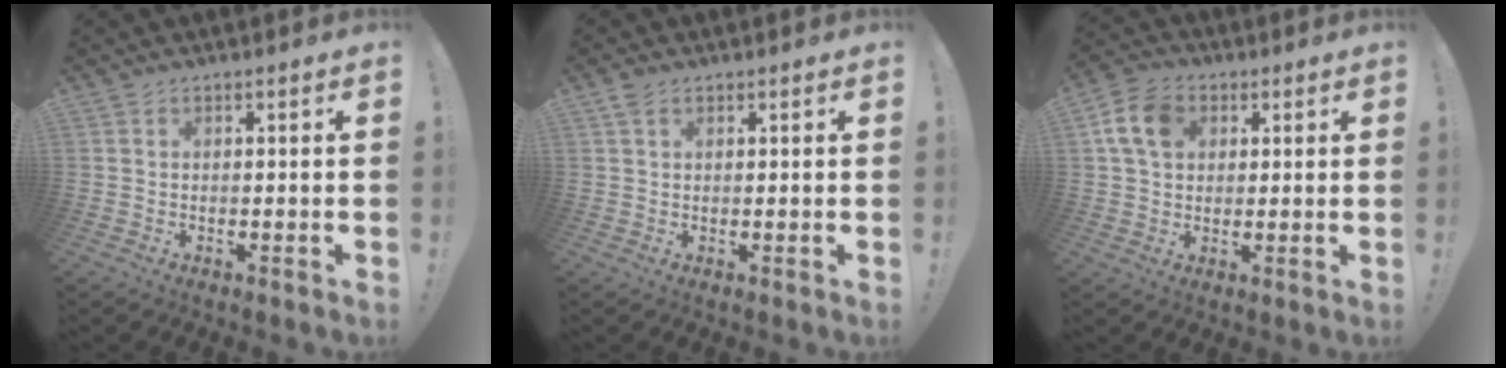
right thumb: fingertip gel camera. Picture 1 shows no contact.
{"total": 2.3, "force": [1.3, 1.4, 1.3], "torque": [-0.024, 0.001, 0.024]}
{"total": 10.5, "force": [3.3, 7.7, 6.4], "torque": [-0.118, 0.011, 0.068]}